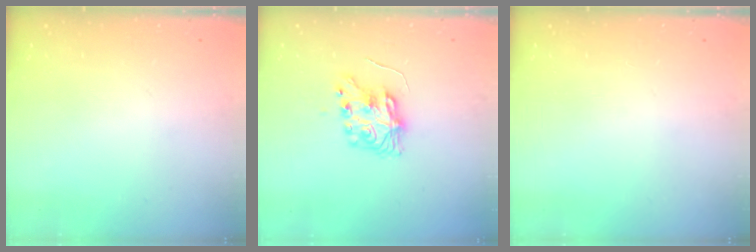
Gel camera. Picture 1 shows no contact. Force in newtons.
{"total": 8.1, "press": 8.1, "slide": 0.2}
{"total": 0.0}